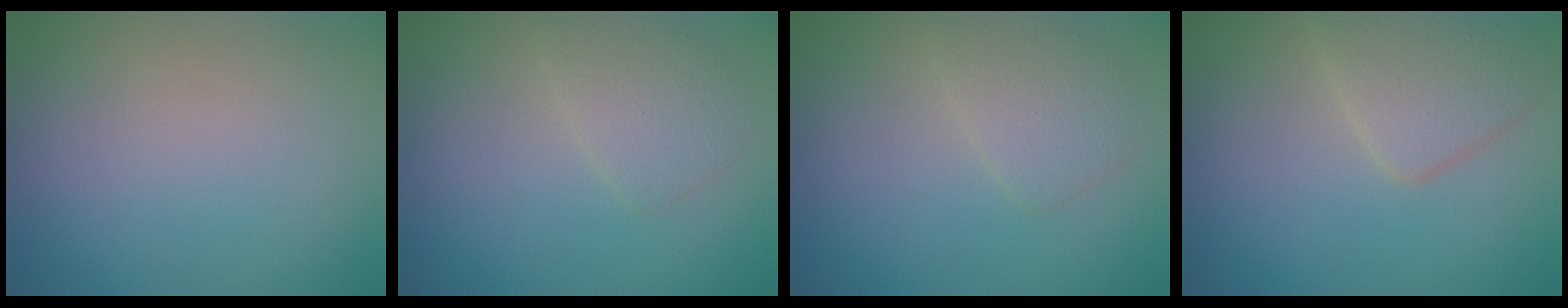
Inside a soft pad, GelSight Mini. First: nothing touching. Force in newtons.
{"total": 2.2, "press": 2.2, "slide": 0.0}
{"total": 2.2, "press": 2.2, "slide": 0.0}
{"total": 3.5, "press": 3.5, "slide": 0.3}